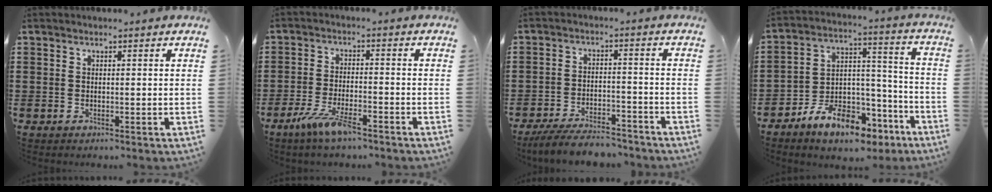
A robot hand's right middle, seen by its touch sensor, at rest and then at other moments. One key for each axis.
{"total": 6.2, "fx": -4.0, "fy": 1.2, "fz": 4.6, "tx": -0.100, "ty": -0.012, "tz": -0.073}
{"total": 6.0, "fx": -5.6, "fy": 0.8, "fz": 2.0, "tx": -0.040, "ty": 0.002, "tz": -0.109}
{"total": 10.0, "fx": -7.8, "fy": 4.6, "fz": 4.3, "tx": -0.074, "ty": 0.040, "tz": -0.142}